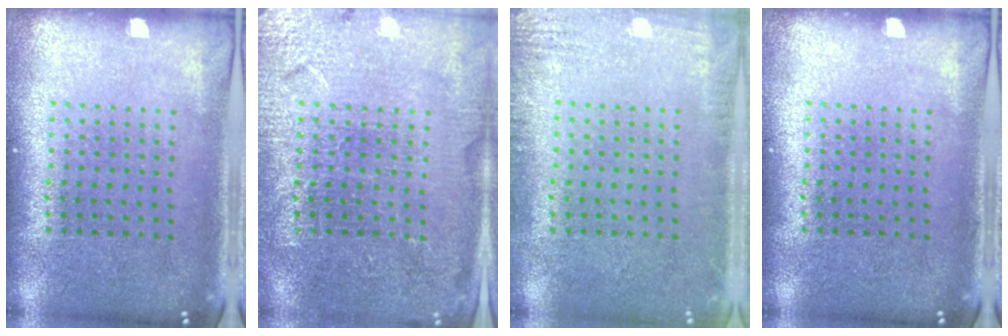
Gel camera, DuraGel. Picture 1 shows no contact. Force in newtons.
{"total": 3.3, "press": 3.2, "slide": 0.6}
{"total": 2.1, "press": 2.1, "slide": 0.2}
{"total": 0.0}